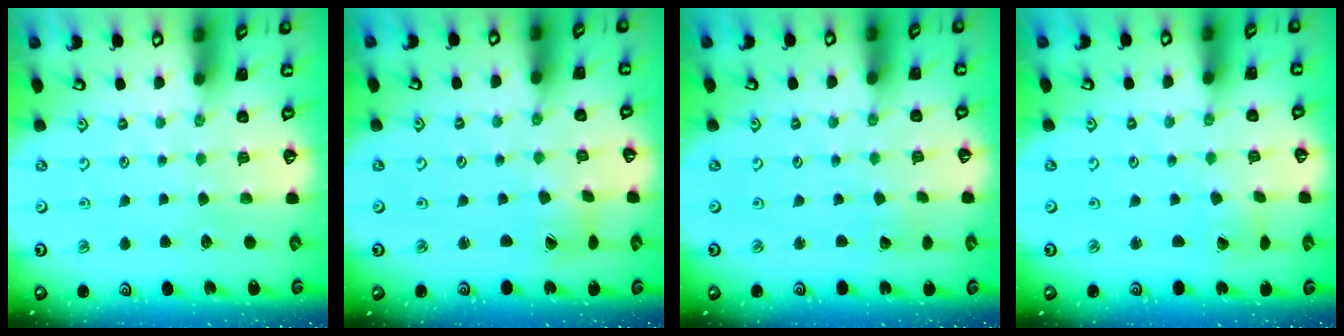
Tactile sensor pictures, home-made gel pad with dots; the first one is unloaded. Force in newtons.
{"total": 3.0, "press": 3.0, "slide": 0.2}
{"total": 1.6, "press": 1.6, "slide": 0.0}
{"total": 1.1, "press": 1.1, "slide": 0.1}